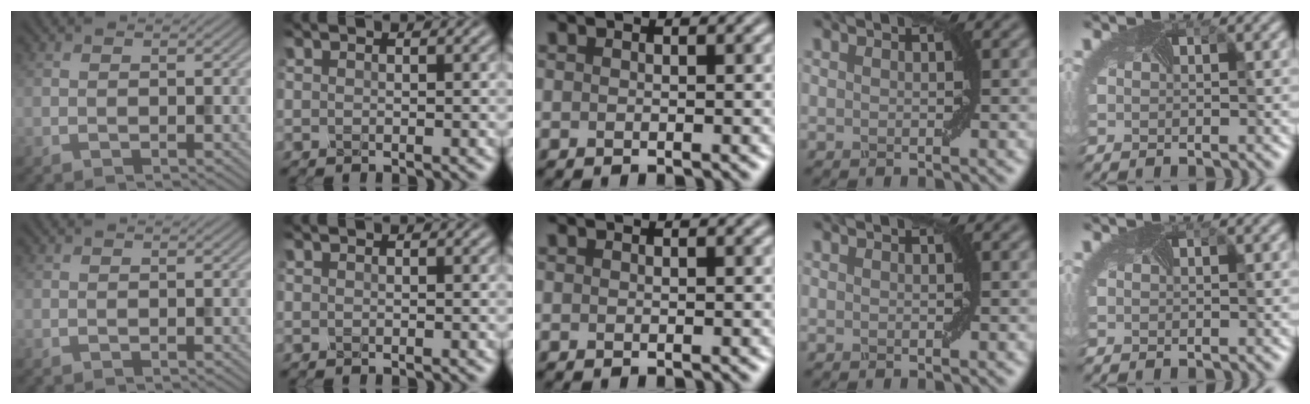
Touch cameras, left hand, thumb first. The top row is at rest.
{}